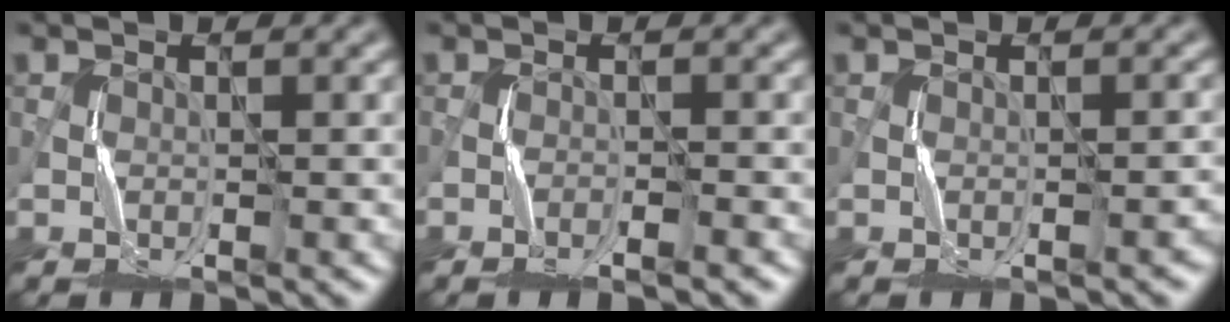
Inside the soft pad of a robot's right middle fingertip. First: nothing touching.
{"total": 1.6, "force": [-1.3, 0.0, 0.8], "torque": [-0.014, 0.000, -0.026]}
{"total": 1.0, "force": [-0.9, 0.1, 0.4], "torque": [-0.003, -0.001, -0.016]}